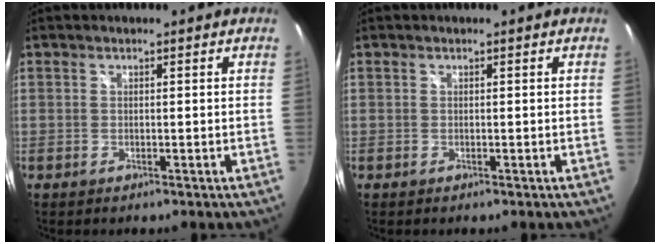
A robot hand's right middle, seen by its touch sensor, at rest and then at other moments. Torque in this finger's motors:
{"motor_torque": [0.00, -0.01, 0.00, 0.00]}